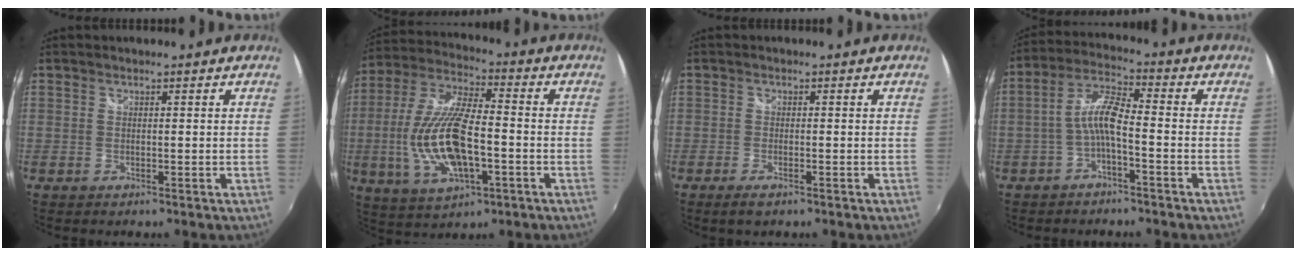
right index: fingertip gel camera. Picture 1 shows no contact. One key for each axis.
{"total": 17.0, "fx": -3.6, "fy": 6.5, "fz": 15.3, "tx": -0.318, "ty": -0.006, "tz": -0.059}
{"total": 2.5, "fx": -1.7, "fy": 0.8, "fz": 1.7, "tx": -0.039, "ty": -0.006, "tz": -0.033}
{"total": 6.5, "fx": -2.3, "fy": 1.4, "fz": 5.9, "tx": -0.135, "ty": 0.017, "tz": -0.043}